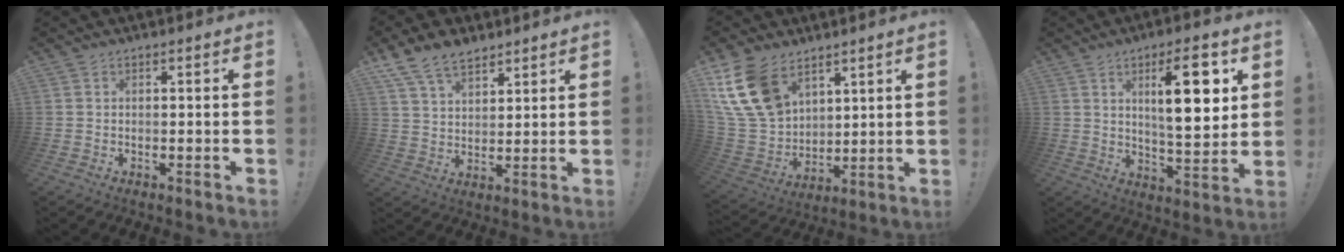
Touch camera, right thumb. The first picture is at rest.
{"total": 9.9, "force": [7.3, 5.1, 4.4], "torque": [-0.085, -0.034, 0.142]}
{"total": 18.4, "force": [10.3, 11.7, 9.8], "torque": [-0.201, -0.052, 0.201]}
{"total": 15.6, "force": [5.9, 4.6, 13.6], "torque": [-0.201, -0.012, 0.084]}